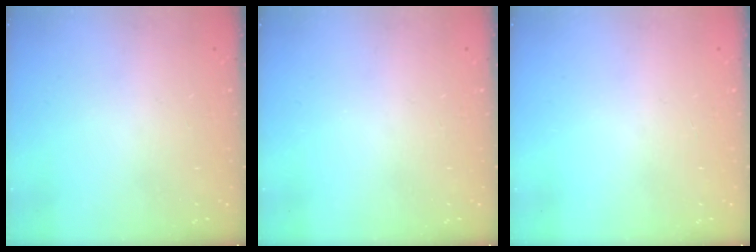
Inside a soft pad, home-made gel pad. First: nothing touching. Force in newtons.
{"total": 0.0}
{"total": 0.0}